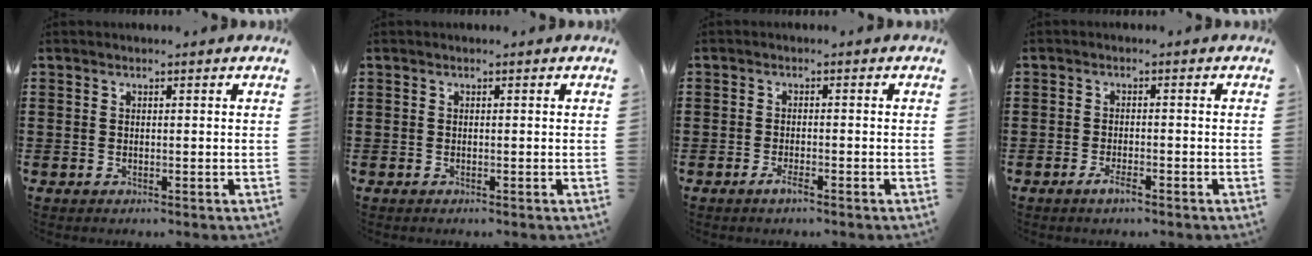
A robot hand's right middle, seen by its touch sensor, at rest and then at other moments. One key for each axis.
{"total": 0.0}
{"total": 1.8, "fx": -1.2, "fy": 0.4, "fz": 1.3, "tx": -0.031, "ty": -0.004, "tz": -0.025}
{"total": 2.1, "fx": -1.4, "fy": 0.5, "fz": 1.5, "tx": -0.035, "ty": -0.004, "tz": -0.028}